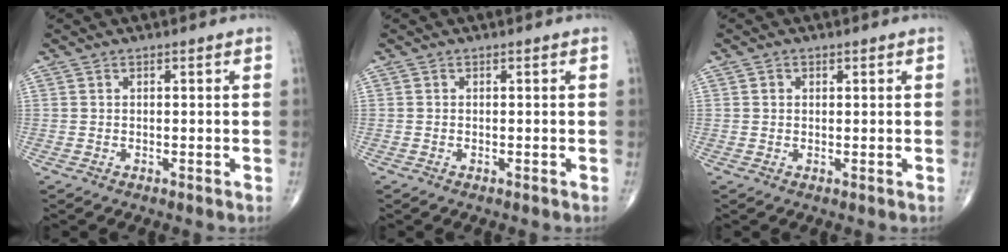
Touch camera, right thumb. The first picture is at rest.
{"total": 0.0}
{"total": 1.1, "force": [0.4, 1.0, 0.4], "torque": [-0.001, 0.000, 0.004]}